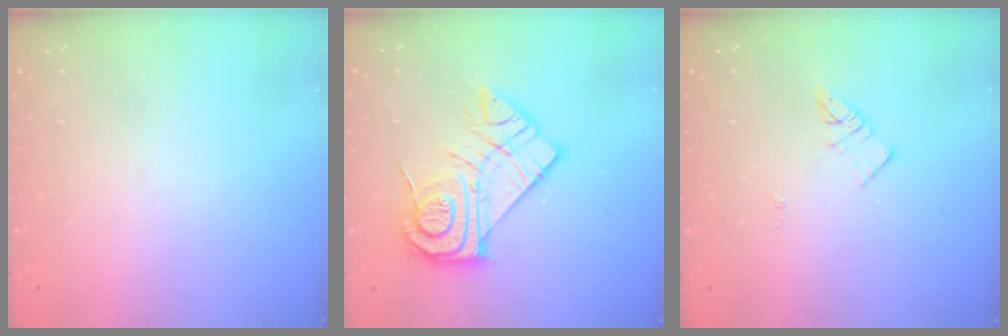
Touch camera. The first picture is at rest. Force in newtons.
{"total": 16.5, "press": 16.5, "slide": 1.2}
{"total": 3.3, "press": 3.3, "slide": 0.3}